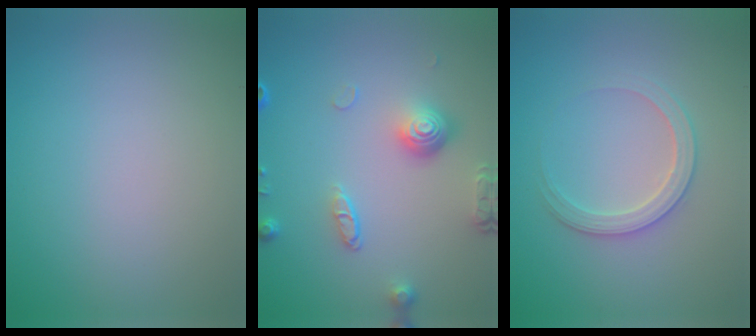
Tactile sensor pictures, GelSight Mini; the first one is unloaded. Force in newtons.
{"total": 4.4, "press": 3.2, "slide": 3.1}
{"total": 2.8, "press": 2.7, "slide": 0.4}